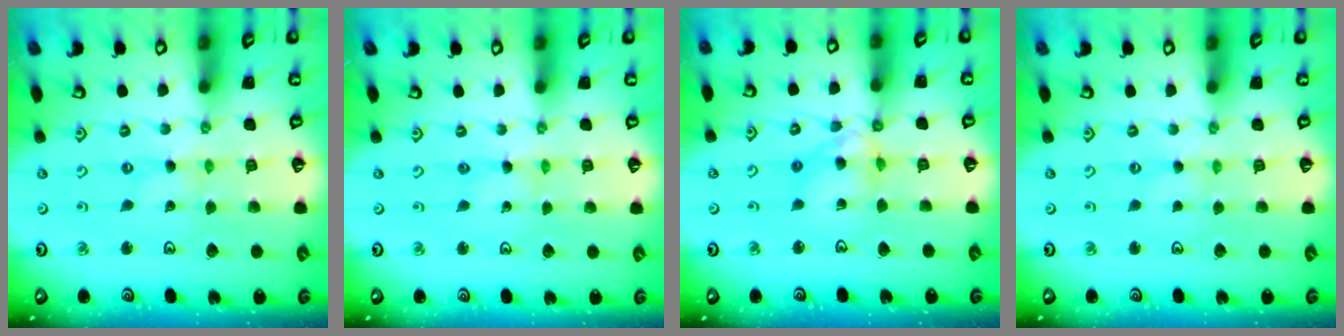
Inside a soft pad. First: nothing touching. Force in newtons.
{"total": 1.3, "press": 1.3, "slide": 0.1}
{"total": 10.2, "press": 10.2, "slide": 1.0}
{"total": 0.0}